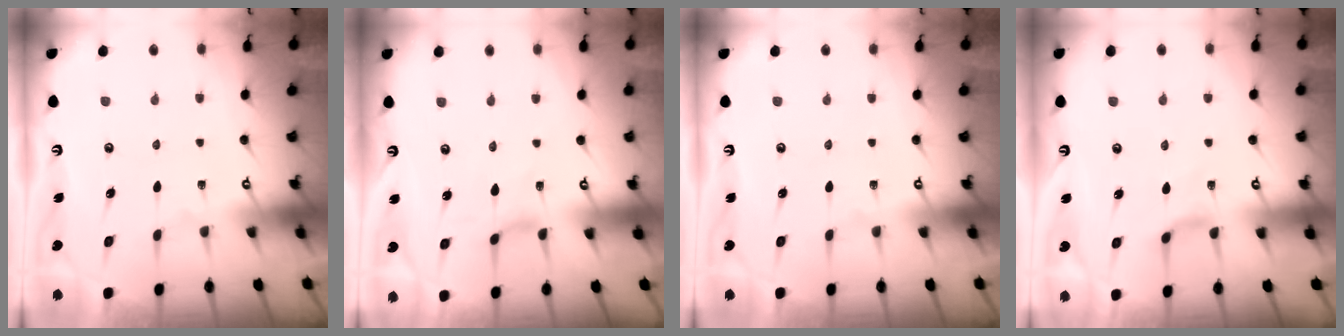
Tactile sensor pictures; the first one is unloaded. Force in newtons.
{"total": 1.4, "press": 1.4, "slide": 0.3}
{"total": 0.0}
{"total": 2.8, "press": 2.8, "slide": 0.6}